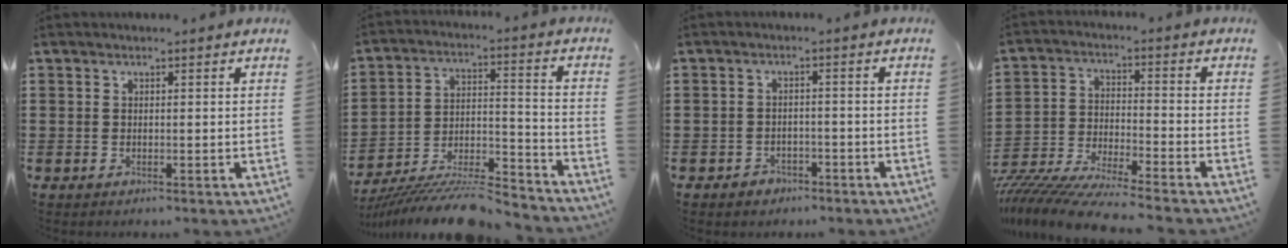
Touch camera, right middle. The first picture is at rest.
{"total": 10.9, "force": [-10.4, 0.8, 3.4], "torque": [-0.047, 0.026, -0.201]}
{"total": 1.8, "force": [-1.6, 0.9, 0.1], "torque": [-0.010, 0.001, -0.035]}
{"total": 7.9, "force": [-7.7, -0.4, 1.7], "torque": [-0.042, -0.008, -0.155]}